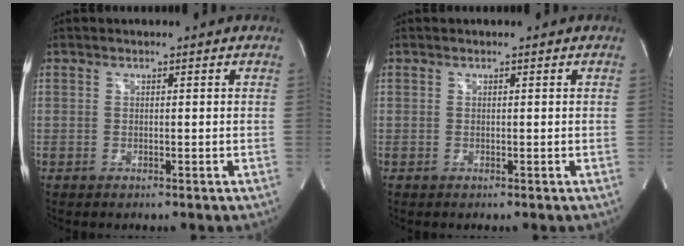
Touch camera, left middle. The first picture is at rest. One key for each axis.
{"total": 0.0}